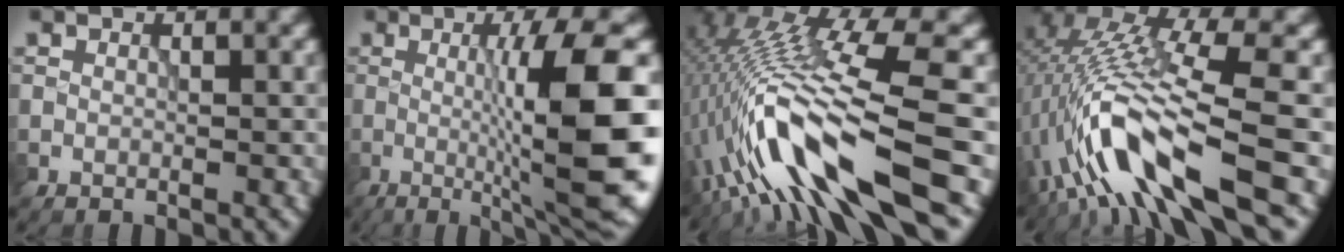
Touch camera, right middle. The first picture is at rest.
{"total": 13.0, "force": [-1.2, 2.2, 12.8], "torque": [-0.166, 0.007, -0.016]}
{"total": 14.6, "force": [-4.6, 3.9, 13.3], "torque": [-0.254, -0.003, -0.064]}
{"total": 11.3, "force": [-3.5, 2.9, 10.3], "torque": [-0.200, 0.012, -0.061]}